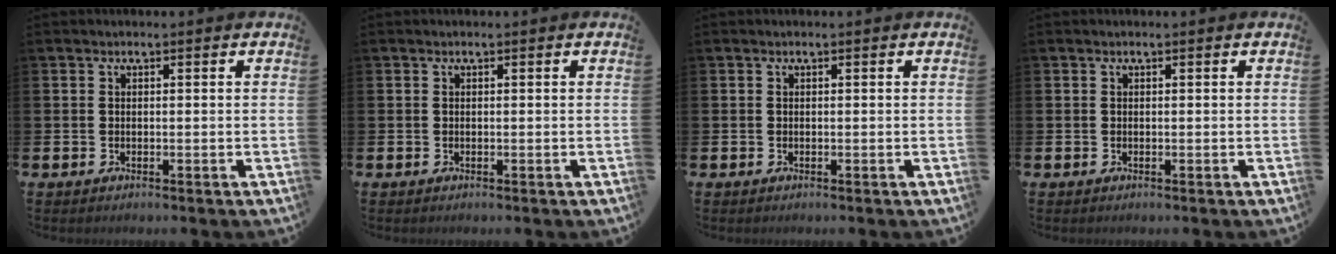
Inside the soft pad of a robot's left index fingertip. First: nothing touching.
{"total": 0.0}
{"total": 0.0}
{"total": 0.0}